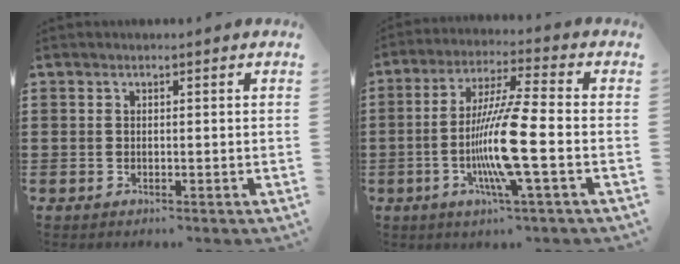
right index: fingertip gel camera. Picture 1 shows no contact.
{"total": 11.8, "force": [-3.1, 0.3, 11.4], "torque": [-0.228, -0.015, -0.065]}